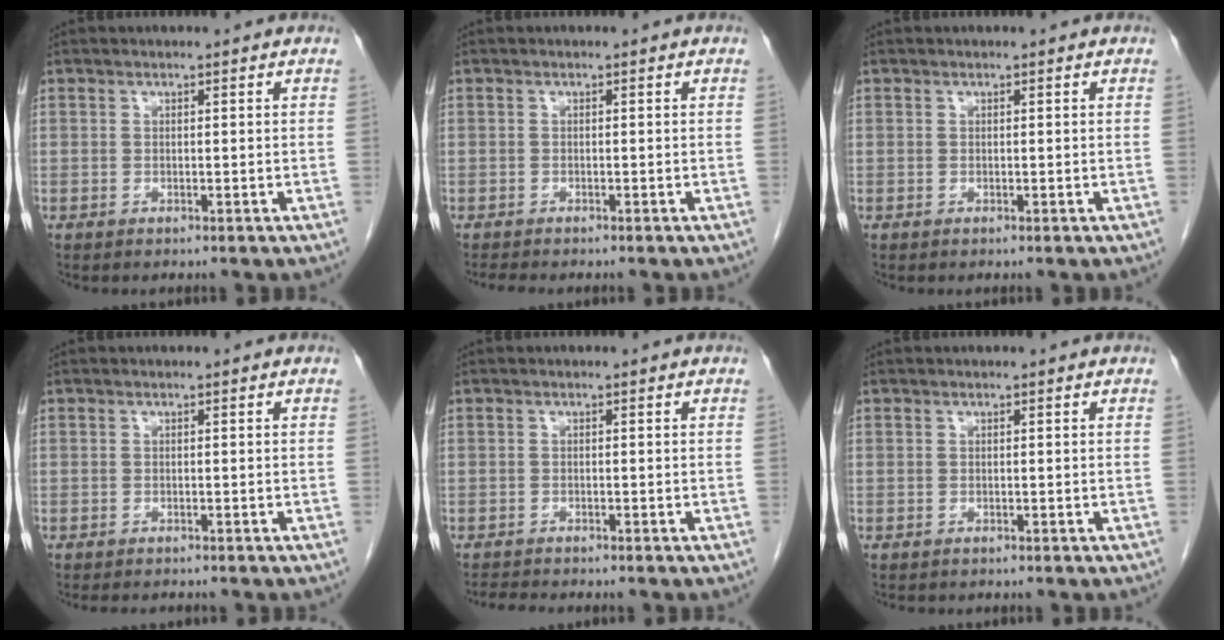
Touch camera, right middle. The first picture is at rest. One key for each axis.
{"total": 1.9, "fx": -1.7, "fy": 0.2, "fz": 0.7, "tx": -0.015, "ty": -0.006, "tz": -0.025}
{"total": 0.0}
{"total": 2.9, "fx": -2.6, "fy": 0.7, "fz": 0.9, "tx": -0.009, "ty": -0.006, "tz": -0.035}
{"total": 2.4, "fx": -2.4, "fy": 0.1, "fz": 0.6, "tx": -0.012, "ty": -0.011, "tz": -0.038}
{"total": 1.3, "fx": -1.1, "fy": 0.5, "fz": 0.4, "tx": -0.011, "ty": -0.002, "tz": -0.013}